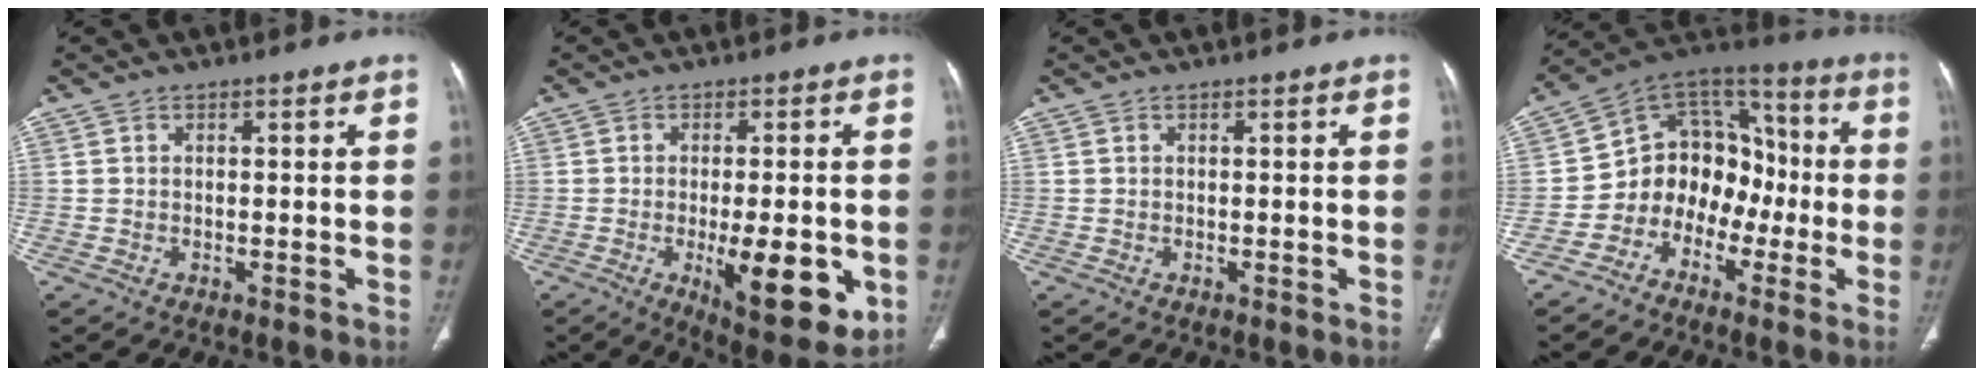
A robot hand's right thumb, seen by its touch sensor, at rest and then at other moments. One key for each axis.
{"total": 14.4, "fx": -3.8, "fy": 5.1, "fz": 12.9, "tx": -0.164, "ty": -0.019, "tz": -0.042}
{"total": 0.0}
{"total": 13.3, "fx": -4.1, "fy": 10.7, "fz": 6.7, "tx": -0.048, "ty": 0.080, "tz": -0.085}